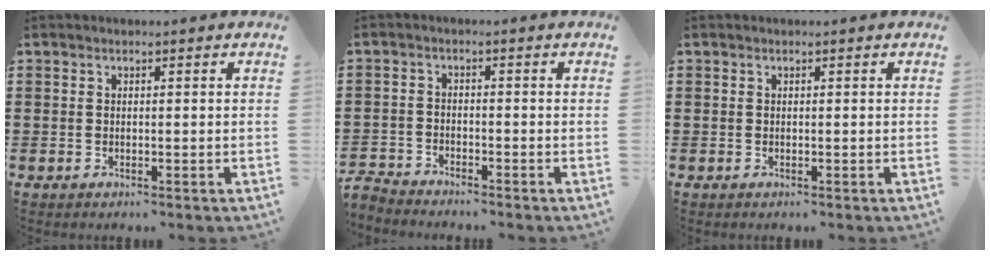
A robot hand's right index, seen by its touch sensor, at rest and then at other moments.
{"total": 2.5, "force": [-2.5, 0.2, -0.1], "torque": [-0.005, 0.000, -0.055]}
{"total": 0.0}